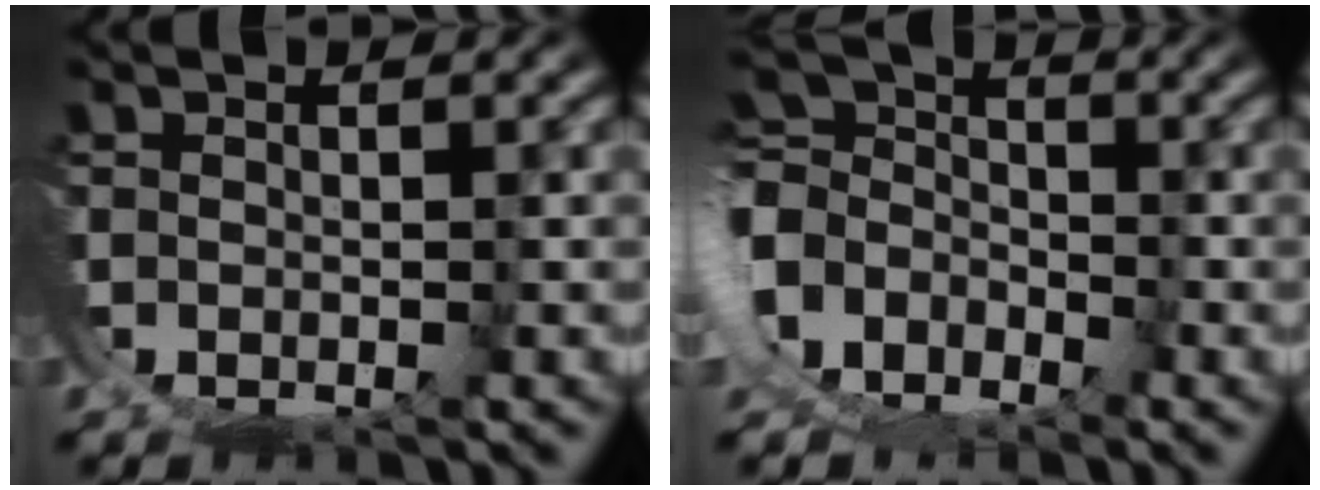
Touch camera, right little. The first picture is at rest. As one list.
[{"total": 8.9, "force": [0.3, 8.6, 2.3], "torque": [-0.092, -0.013, -0.014]}]